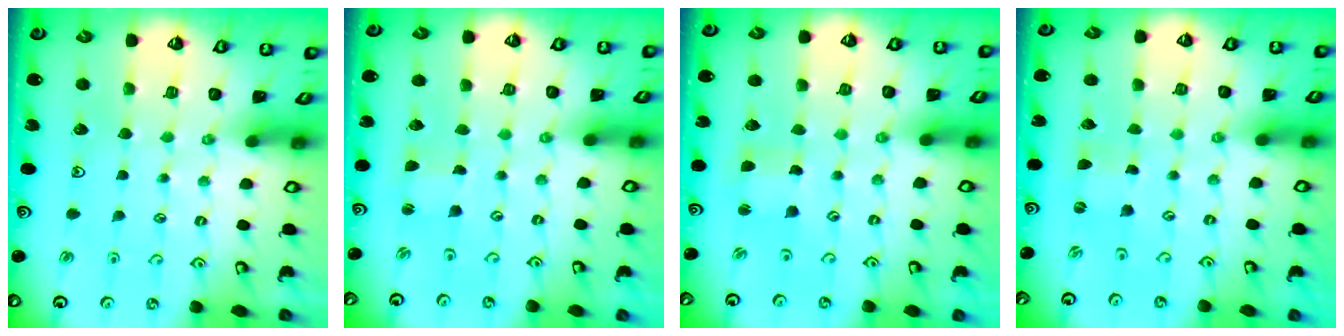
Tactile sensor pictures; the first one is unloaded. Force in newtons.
{"total": 1.1, "press": 1.1, "slide": 0.1}
{"total": 1.8, "press": 1.7, "slide": 0.4}
{"total": 0.0}